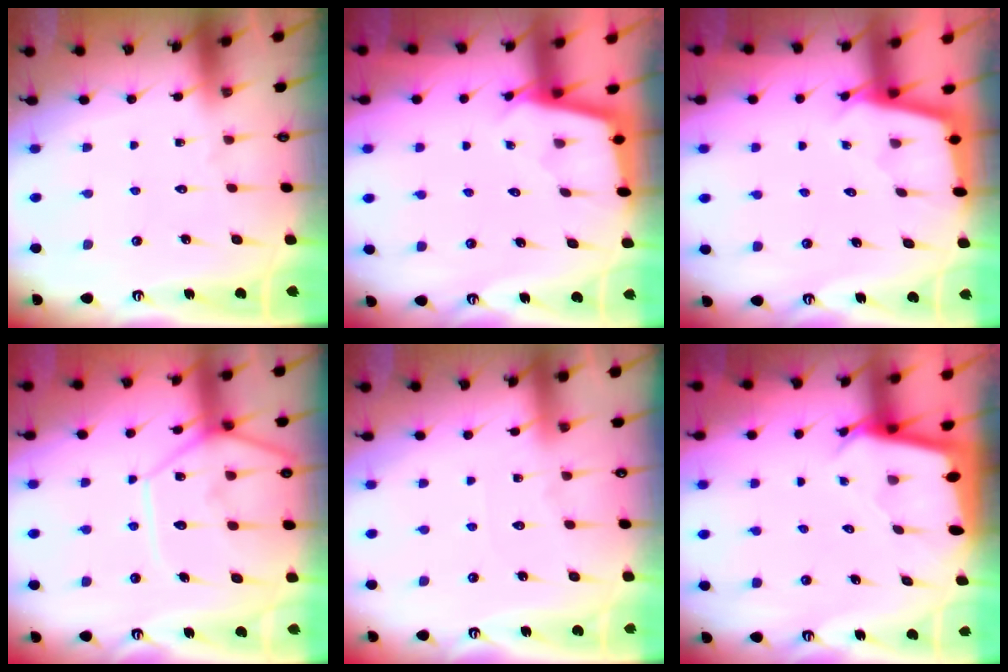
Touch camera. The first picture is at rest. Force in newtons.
{"total": 2.4, "press": 2.4, "slide": 0.2}
{"total": 2.4, "press": 2.4, "slide": 0.2}
{"total": 12.6, "press": 12.5, "slide": 1.7}
{"total": 2.4, "press": 2.4, "slide": 0.4}
{"total": 2.5, "press": 2.5, "slide": 0.2}